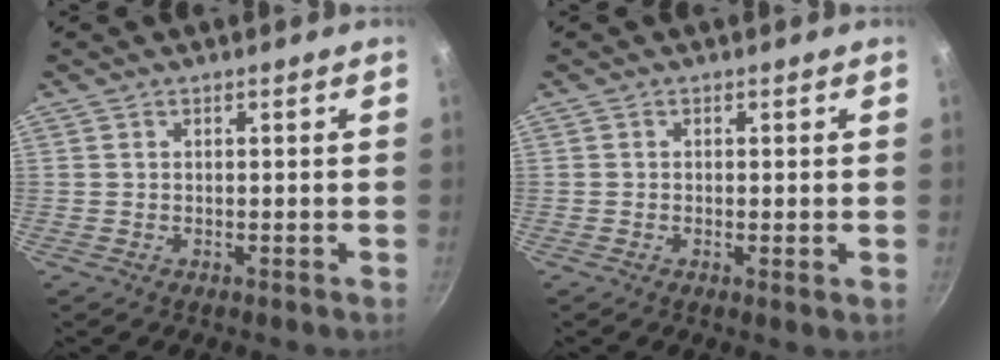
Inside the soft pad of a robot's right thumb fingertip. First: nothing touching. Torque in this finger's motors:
{"motor_torque": [-0.58, 0.27, -0.09, -0.09, -0.04]}